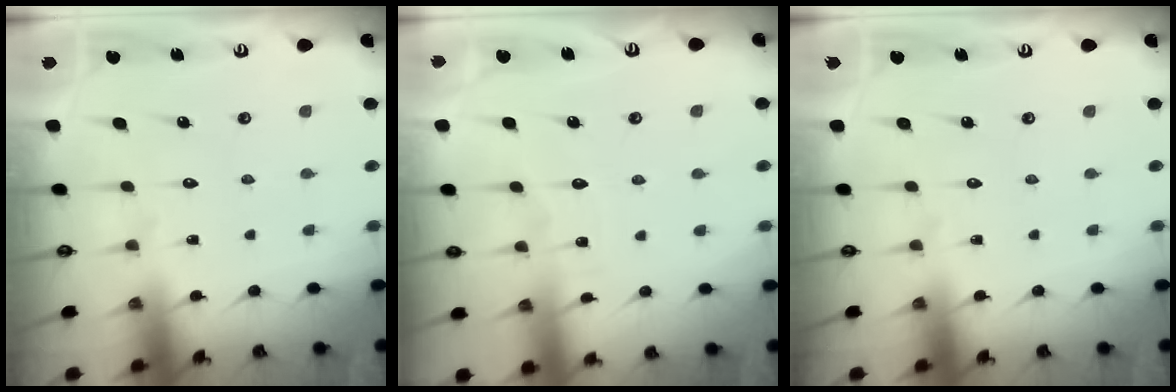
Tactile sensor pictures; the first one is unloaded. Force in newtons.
{"total": 2.7, "press": 2.7, "slide": 0.3}
{"total": 0.0}